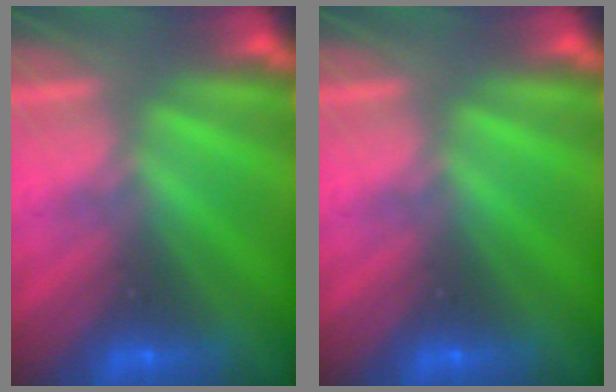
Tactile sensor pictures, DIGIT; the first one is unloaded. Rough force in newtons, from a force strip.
{"total": 0.0}